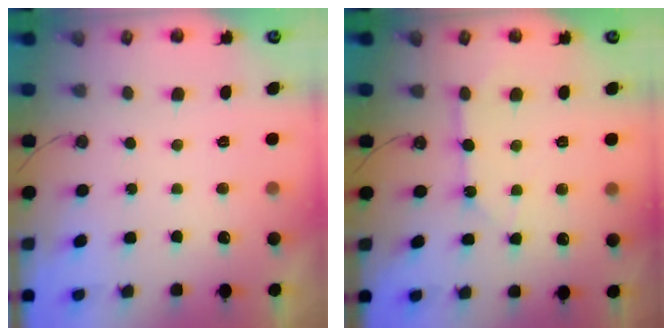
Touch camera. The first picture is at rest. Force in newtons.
{"total": 4.5, "press": 4.4, "slide": 0.2}